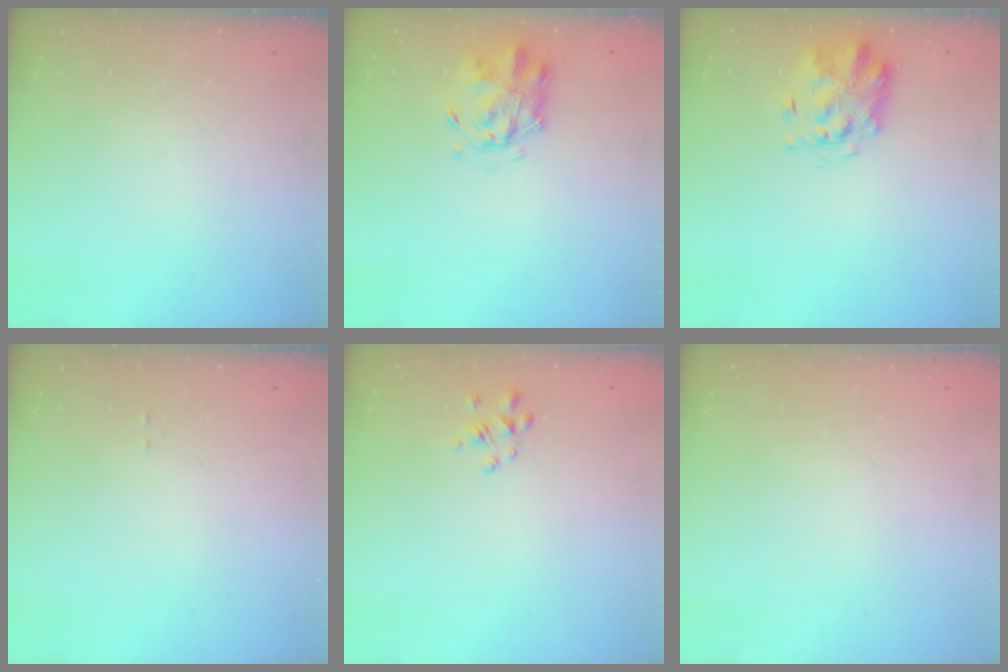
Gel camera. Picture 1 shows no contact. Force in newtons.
{"total": 3.3, "press": 3.0, "slide": 1.2}
{"total": 3.1, "press": 2.9, "slide": 1.0}
{"total": 0.0}
{"total": 2.7, "press": 2.4, "slide": 1.1}
{"total": 1.7, "press": 1.7, "slide": 0.2}